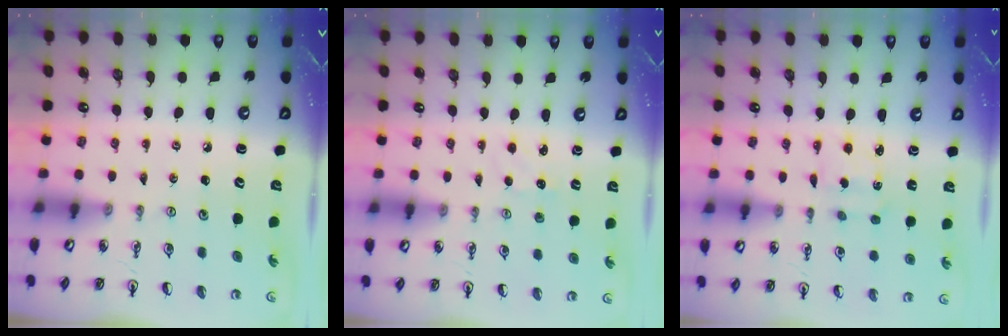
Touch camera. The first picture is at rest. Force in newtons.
{"total": 1.2, "press": 1.1, "slide": 0.2}
{"total": 1.6, "press": 1.5, "slide": 0.6}